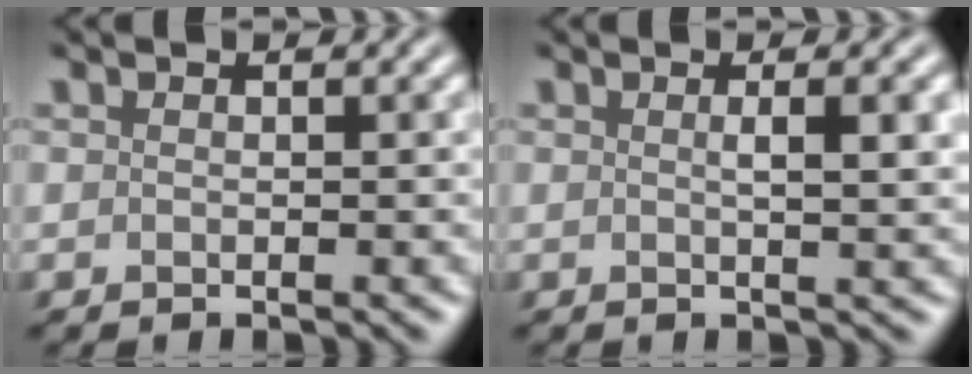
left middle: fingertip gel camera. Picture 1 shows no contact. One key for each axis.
{"total": 3.0, "fx": 0.5, "fy": 0.8, "fz": 2.9, "tx": -0.034, "ty": 0.004, "tz": 0.005}